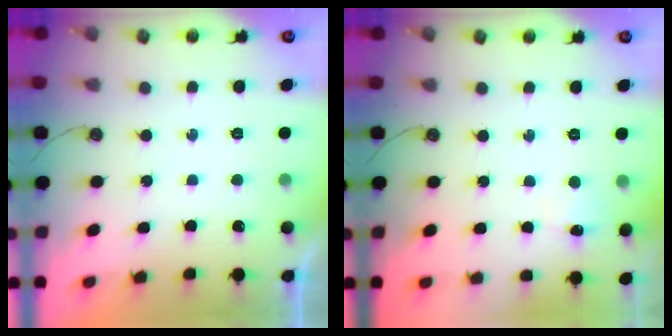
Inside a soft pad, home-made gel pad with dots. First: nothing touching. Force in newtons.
{"total": 5.5, "press": 5.5, "slide": 0.6}